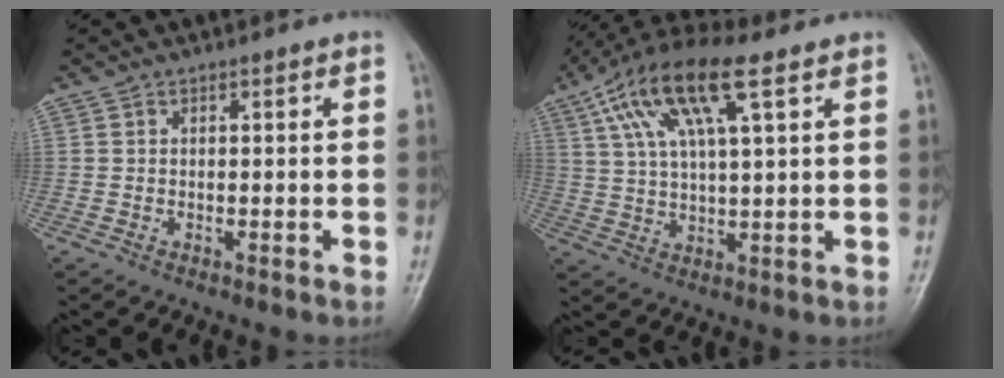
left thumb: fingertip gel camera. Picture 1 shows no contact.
{"total": 14.9, "force": [7.0, 4.7, 12.4], "torque": [-0.241, 0.011, 0.126]}